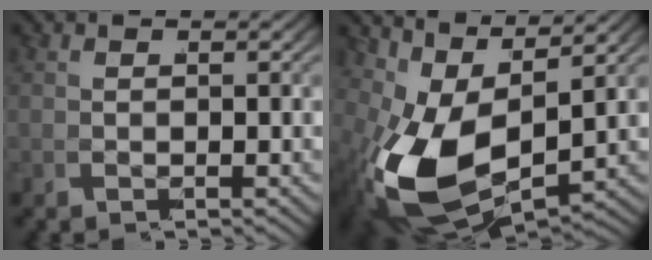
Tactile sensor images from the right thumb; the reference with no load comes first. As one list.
[{"total": 11.6, "force": [-0.2, 6.6, 9.6], "torque": [-0.221, -0.056, 0.031]}]